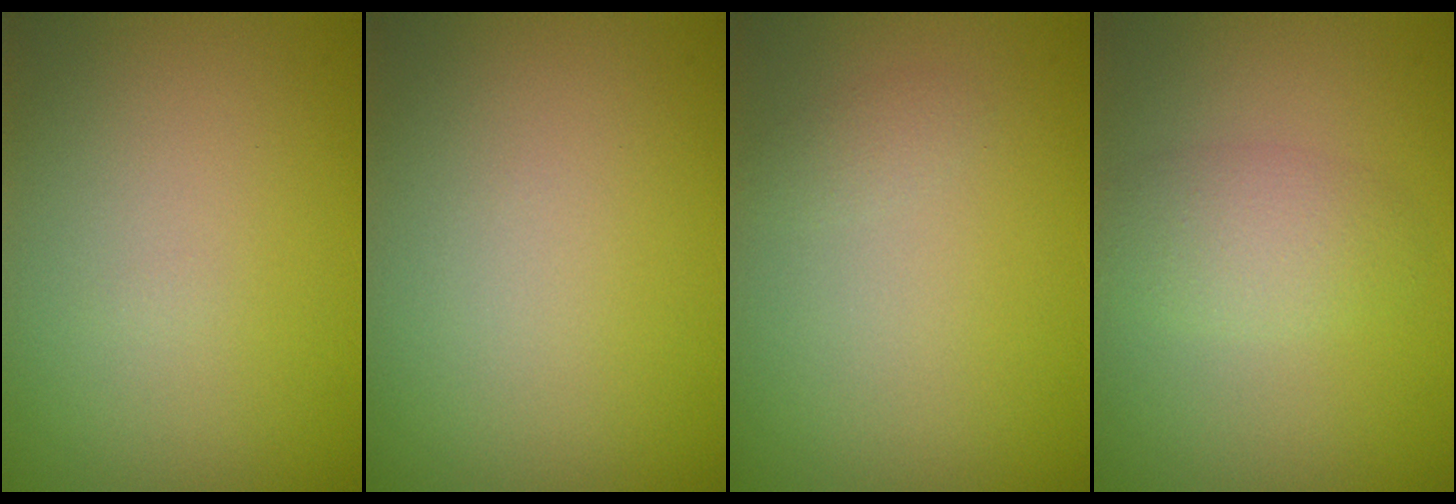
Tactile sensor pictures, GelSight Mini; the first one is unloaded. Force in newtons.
{"total": 0.0}
{"total": 0.7, "press": 0.7, "slide": 0.0}
{"total": 2.7, "press": 2.7, "slide": 0.1}